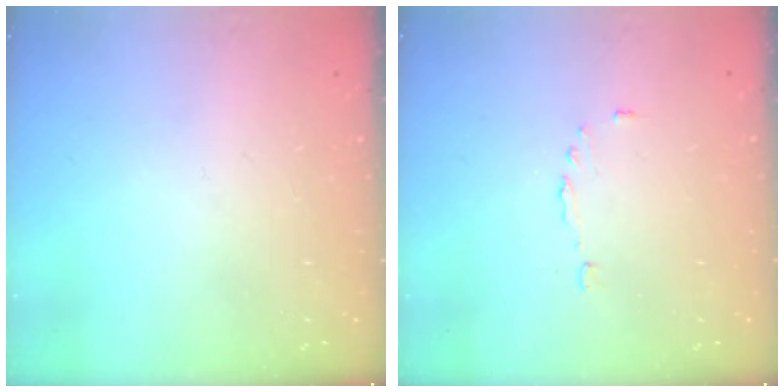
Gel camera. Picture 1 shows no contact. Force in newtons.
{"total": 2.9, "press": 2.9, "slide": 0.5}